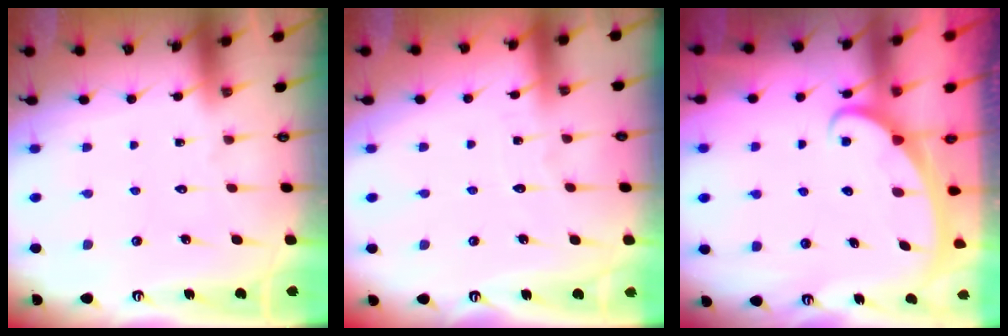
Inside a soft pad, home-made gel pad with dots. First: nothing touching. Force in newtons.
{"total": 2.6, "press": 2.6, "slide": 0.2}
{"total": 2.6, "press": 2.5, "slide": 0.3}